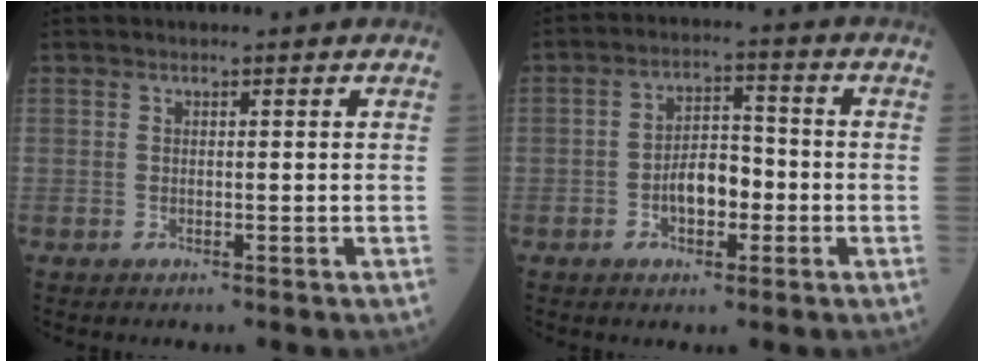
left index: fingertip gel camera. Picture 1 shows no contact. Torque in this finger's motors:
{"motor_torque": [0.51, 0.00, 0.46, 0.06]}